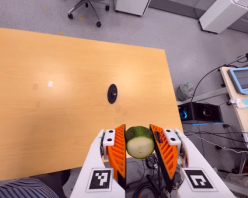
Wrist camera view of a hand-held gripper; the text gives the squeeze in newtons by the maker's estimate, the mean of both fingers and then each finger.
{"total": 10.8, "left": 10.1, "right": 11.6}